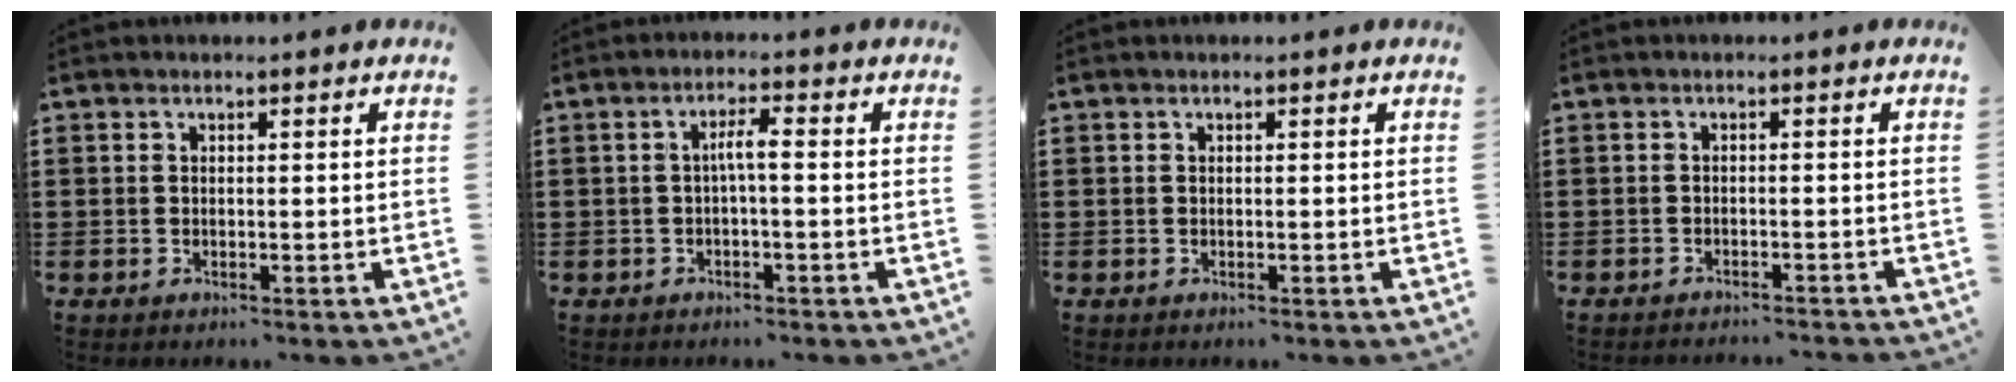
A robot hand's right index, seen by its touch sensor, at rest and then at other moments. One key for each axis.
{"total": 2.7, "fx": -0.3, "fy": 0.2, "fz": 2.7, "tx": -0.052, "ty": 0.003, "tz": -0.009}
{"total": 0.0}
{"total": 1.2, "fx": -1.2, "fy": -0.1, "fz": 0.2, "tx": -0.005, "ty": 0.003, "tz": -0.024}